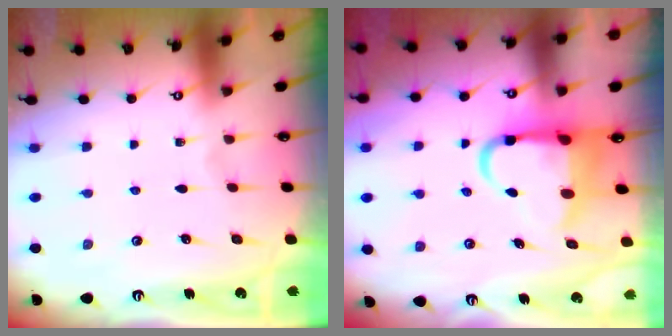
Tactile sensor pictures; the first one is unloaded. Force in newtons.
{"total": 9.1, "press": 8.6, "slide": 2.8}